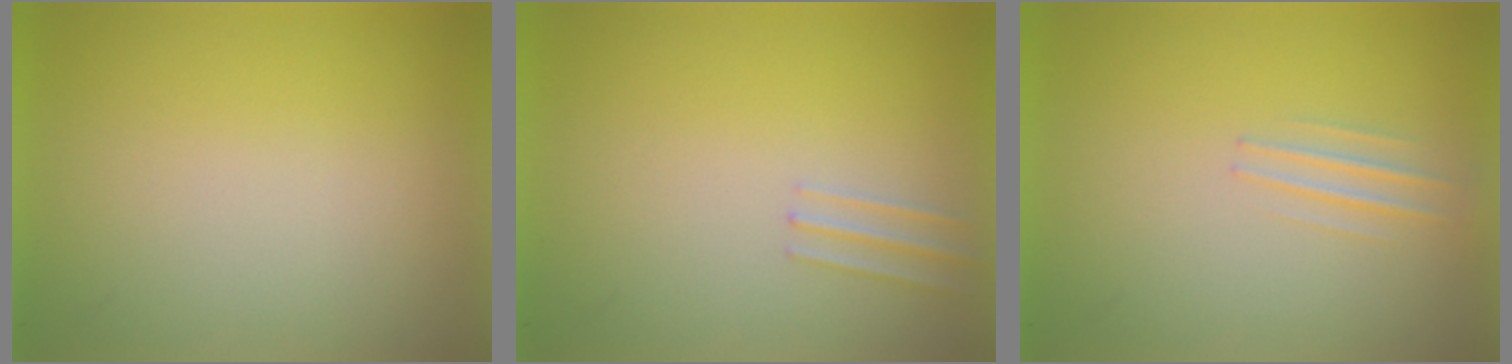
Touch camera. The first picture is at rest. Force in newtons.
{"total": 1.0}
{"total": 1.3}